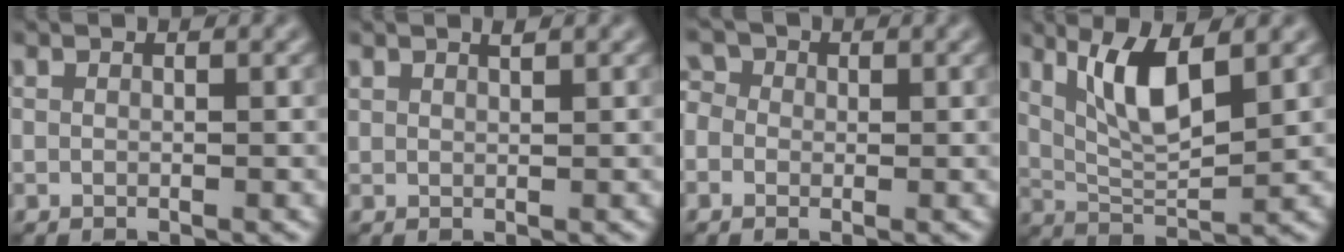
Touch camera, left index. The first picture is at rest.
{"total": 0.6, "force": [0.5, 0.1, 0.3], "torque": [-0.007, 0.002, 0.011]}
{"total": 2.7, "force": [0.4, 2.4, 1.1], "torque": [-0.012, 0.021, -0.016]}
{"total": 5.4, "force": [2.2, 1.6, 4.7], "torque": [-0.094, -0.007, 0.047]}